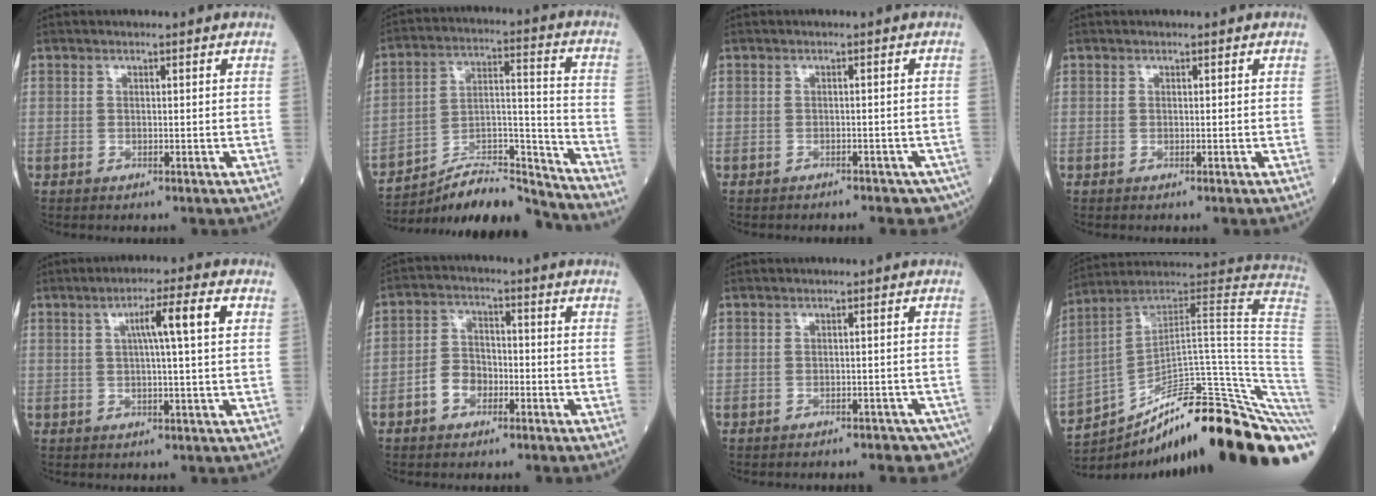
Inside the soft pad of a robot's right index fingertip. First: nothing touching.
{"total": 17.2, "force": [-16.5, 1.1, 4.6], "torque": [-0.083, 0.035, -0.271]}
{"total": 7.9, "force": [-6.3, 3.4, 3.3], "torque": [-0.044, -0.009, -0.065]}
{"total": 0.0}
{"total": 6.5, "force": [1.8, -0.5, 6.2], "torque": [-0.105, 0.013, 0.030]}
{"total": 5.0, "force": [-2.3, 3.5, 2.7], "torque": [-0.059, 0.017, -0.044]}
{"total": 9.2, "force": [-7.6, 3.7, 3.6], "torque": [-0.051, -0.005, -0.077]}
{"total": 29.4, "force": [-21.9, 1.5, 19.6], "torque": [-0.138, 0.039, -0.304]}